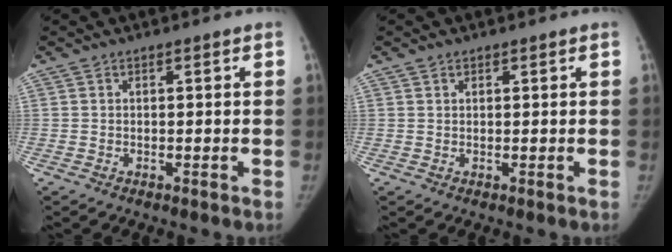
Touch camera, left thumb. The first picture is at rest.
{"total": 0.8, "force": [0.5, 0.6, 0.2], "torque": [0.004, -0.002, 0.008]}